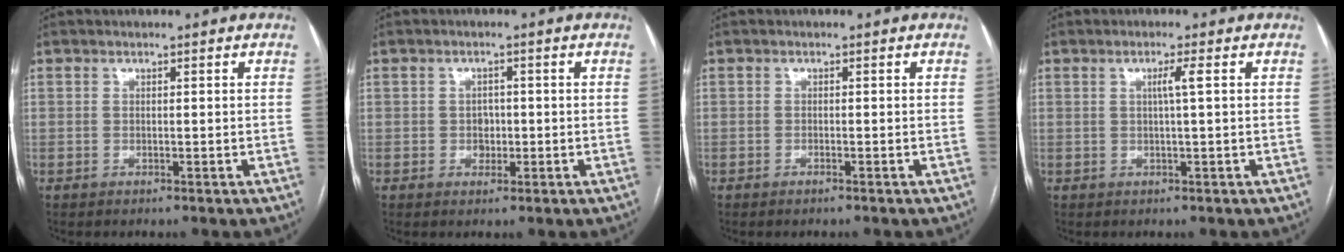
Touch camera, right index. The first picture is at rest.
{"total": 2.1, "force": [-0.3, 1.7, 1.1], "torque": [-0.014, 0.004, -0.002]}
{"total": 0.6, "force": [-0.5, 0.1, 0.3], "torque": [-0.010, -0.001, -0.008]}
{"total": 2.0, "force": [0.4, -0.5, 1.9], "torque": [-0.032, 0.000, 0.007]}